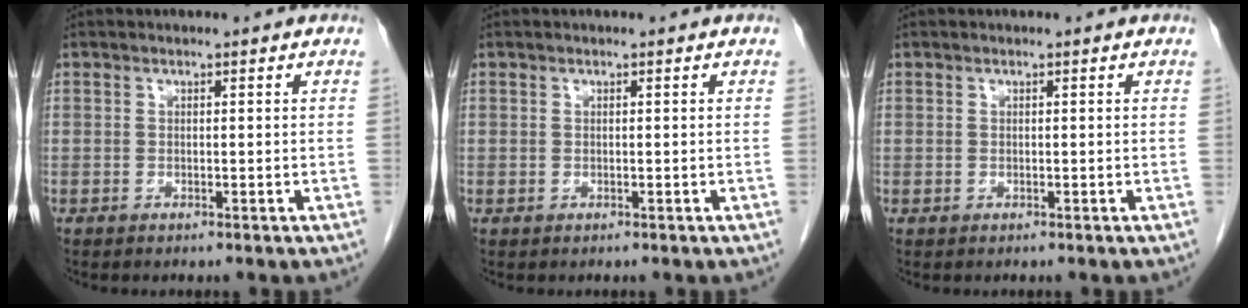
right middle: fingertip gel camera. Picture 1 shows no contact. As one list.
[{"total": 0.0}, {"total": 0.0}]